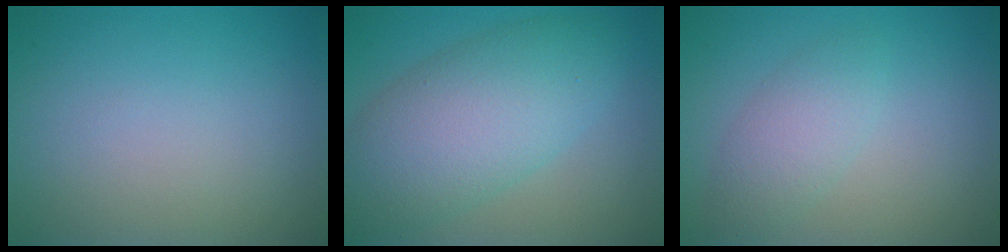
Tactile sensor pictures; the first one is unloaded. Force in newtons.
{"total": 8.1, "press": 8.1, "slide": 0.1}
{"total": 2.7, "press": 2.7, "slide": 0.0}